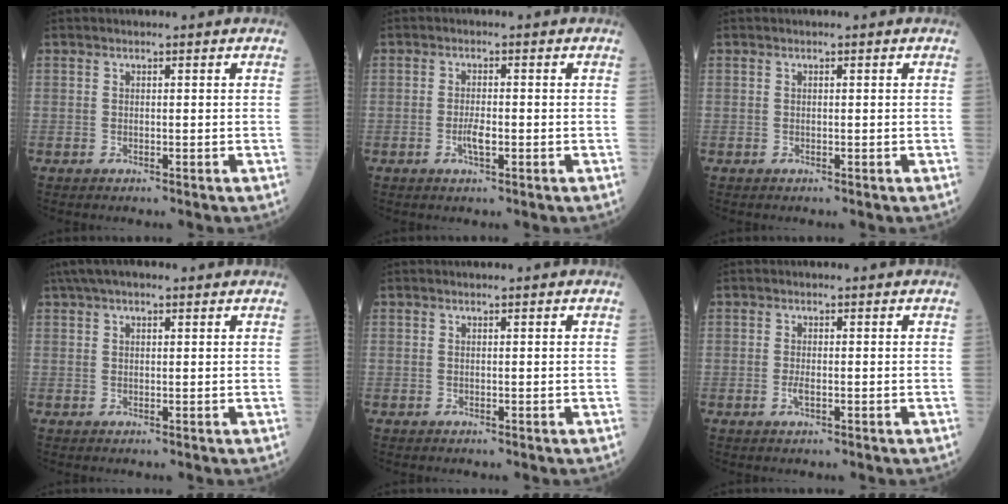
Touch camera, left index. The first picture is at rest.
{"total": 2.2, "force": [-0.9, 0.6, 2.0], "torque": [-0.040, 0.001, -0.016]}
{"total": 0.0}
{"total": 5.8, "force": [4.2, 1.6, 3.7], "torque": [-0.064, 0.042, 0.070]}
{"total": 0.0}
{"total": 1.1, "force": [-0.5, 0.4, 1.0], "torque": [-0.020, -0.001, -0.008]}